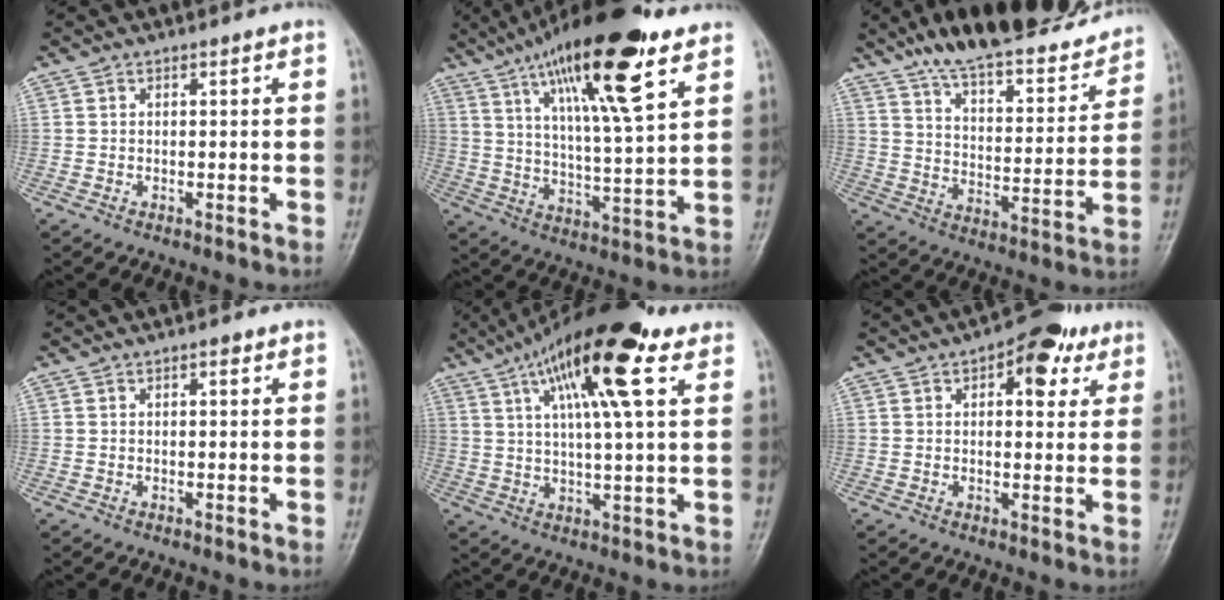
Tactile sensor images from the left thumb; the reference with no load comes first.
{"total": 21.8, "force": [12.4, 4.9, 17.3], "torque": [-0.279, -0.035, 0.209]}
{"total": 23.0, "force": [18.8, 6.2, 11.8], "torque": [-0.146, -0.074, 0.282]}
{"total": 1.2, "force": [0.6, 0.5, 0.9], "torque": [-0.010, 0.001, 0.007]}
{"total": 18.9, "force": [9.5, 4.5, 15.7], "torque": [-0.250, -0.007, 0.157]}
{"total": 9.5, "force": [4.5, 4.9, 6.8], "torque": [-0.053, -0.007, 0.052]}